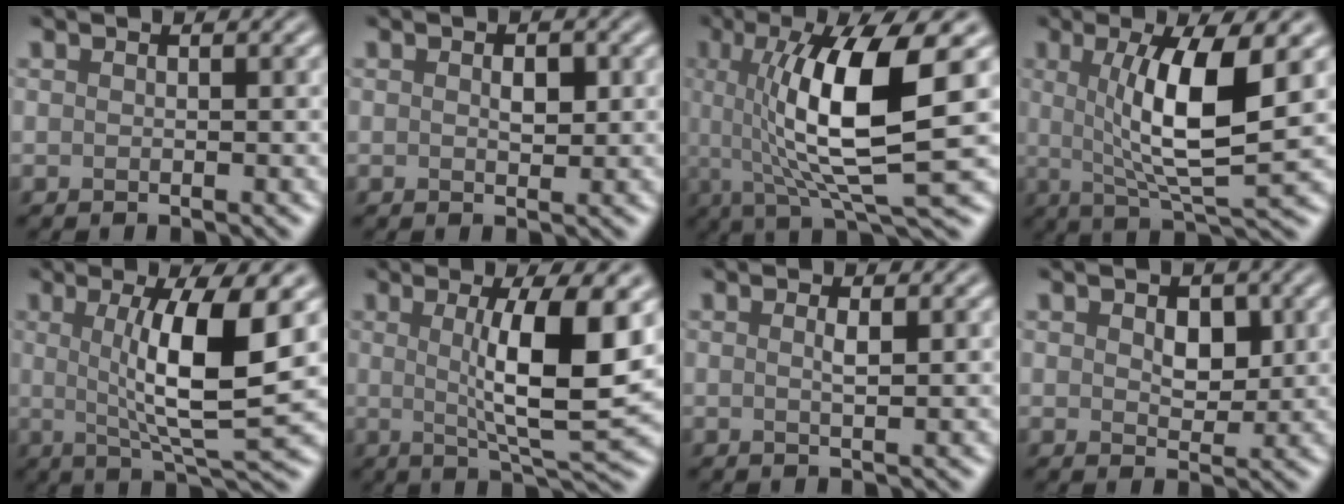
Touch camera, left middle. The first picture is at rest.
{"total": 1.5, "force": [0.3, 0.8, 1.2], "torque": [-0.018, 0.000, 0.004]}
{"total": 10.8, "force": [1.1, 2.6, 10.5], "torque": [-0.157, -0.002, 0.024]}
{"total": 8.0, "force": [1.3, 1.9, 7.6], "torque": [-0.126, -0.010, 0.025]}
{"total": 8.3, "force": [1.2, 1.7, 8.0], "torque": [-0.118, -0.009, 0.022]}
{"total": 8.4, "force": [1.3, 1.7, 8.1], "torque": [-0.117, -0.011, 0.026]}
{"total": 1.1, "force": [0.3, 0.2, 1.1], "torque": [-0.019, 0.003, 0.002]}
{"total": 2.7, "force": [0.6, 1.7, 1.9], "torque": [-0.033, -0.003, 0.009]}